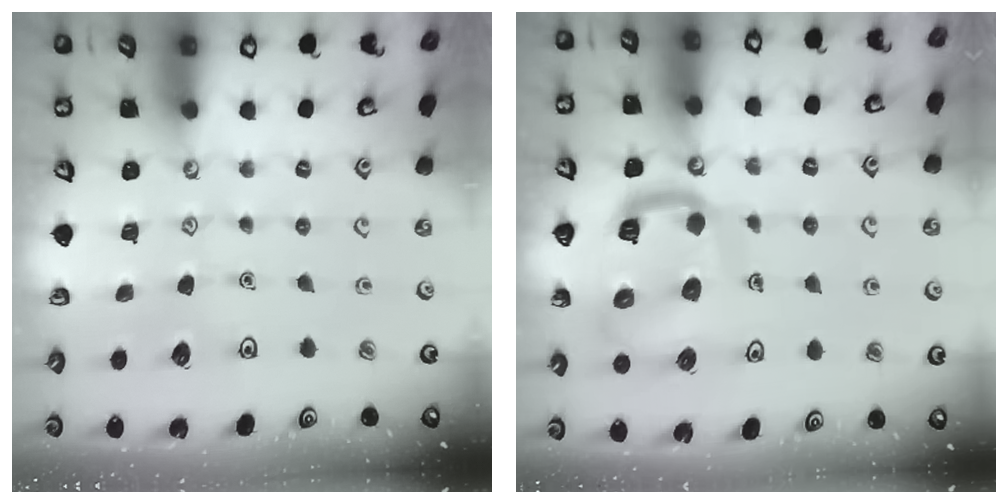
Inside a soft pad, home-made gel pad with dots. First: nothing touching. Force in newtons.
{"total": 13.5, "press": 13.4, "slide": 1.5}